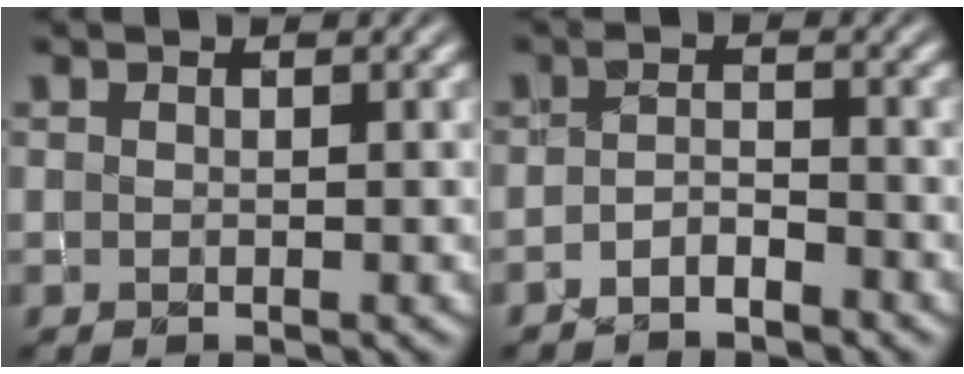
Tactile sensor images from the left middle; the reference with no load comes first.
{"total": 1.7, "force": [-1.5, 0.3, 0.7], "torque": [-0.014, 0.002, -0.032]}